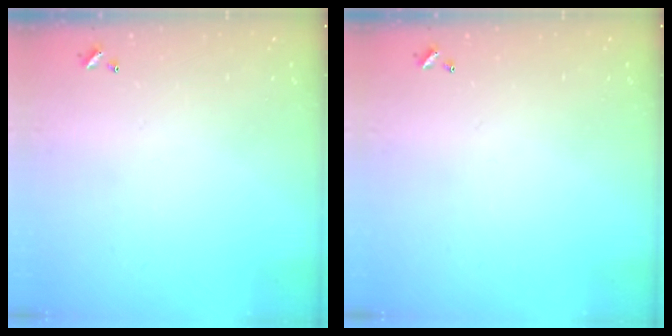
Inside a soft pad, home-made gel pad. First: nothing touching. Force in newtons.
{"total": 0.0}